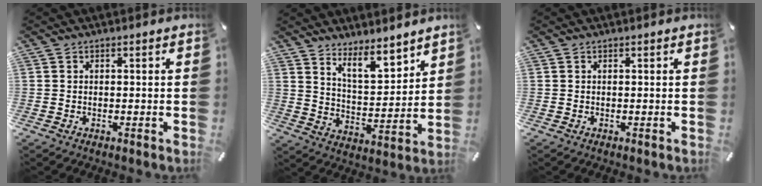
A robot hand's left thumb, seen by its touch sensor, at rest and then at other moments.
{"total": 9.3, "force": [8.3, 3.0, 3.0], "torque": [-0.041, -0.066, 0.150]}
{"total": 0.0}